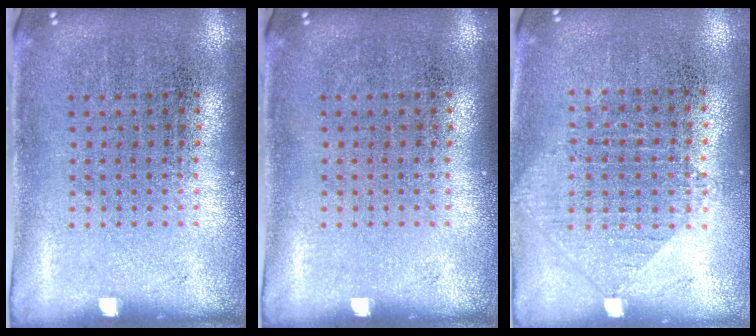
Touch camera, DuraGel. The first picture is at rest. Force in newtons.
{"total": 0.0}
{"total": 1.0, "press": 0.9, "slide": 0.3}